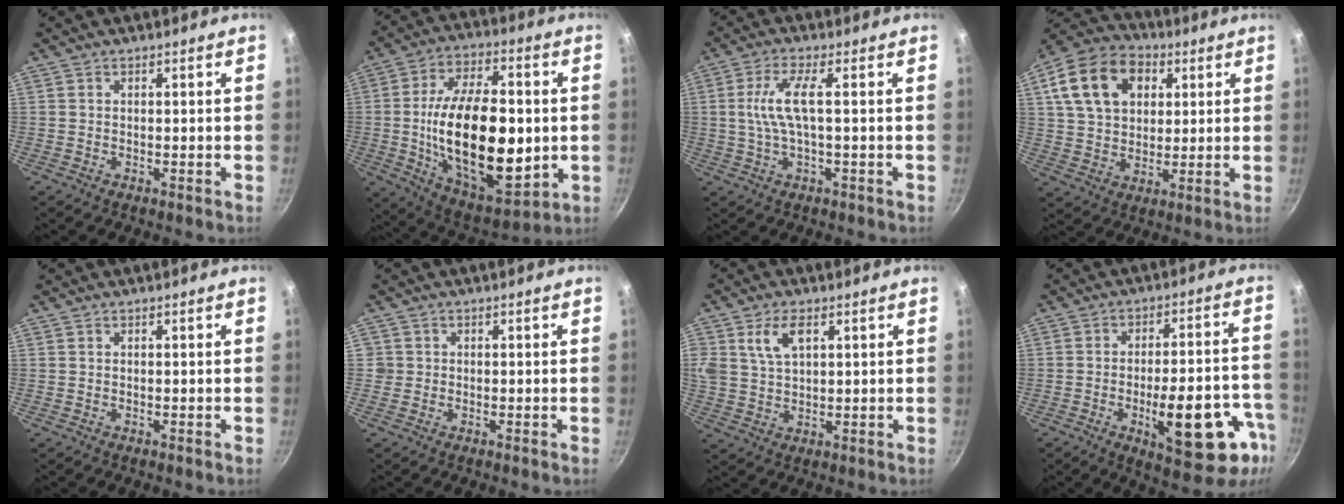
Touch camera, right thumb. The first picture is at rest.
{"total": 27.0, "force": [-1.3, 14.1, 23.0], "torque": [-0.372, -0.003, -0.012]}
{"total": 6.9, "force": [0.2, 1.6, 6.7], "torque": [-0.152, 0.011, 0.006]}
{"total": 17.3, "force": [5.8, 12.3, 10.7], "torque": [-0.172, 0.008, 0.092]}
{"total": 0.0}
{"total": 1.7, "force": [-0.1, 1.7, 0.3], "torque": [0.006, 0.007, -0.003]}
{"total": 7.4, "force": [3.1, 4.4, 5.2], "torque": [-0.090, 0.001, 0.061]}
{"total": 20.4, "force": [-7.9, 7.7, 17.1], "torque": [-0.189, 0.027, -0.100]}